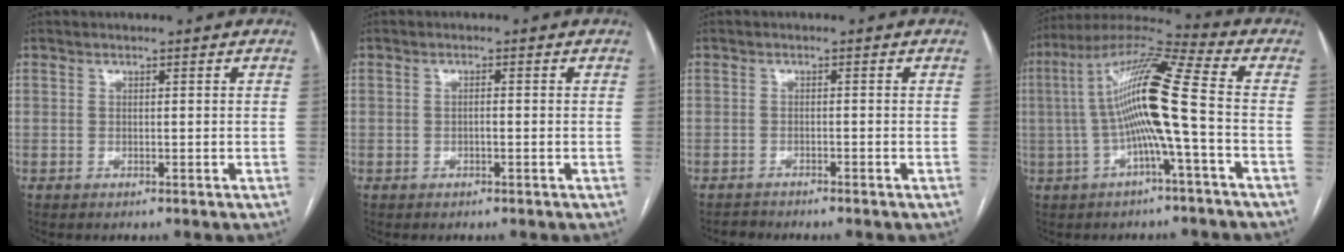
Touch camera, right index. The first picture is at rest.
{"total": 1.1, "force": [-0.1, 0.2, 1.0], "torque": [-0.018, 0.001, -0.002]}
{"total": 1.4, "force": [-1.4, -0.3, -0.1], "torque": [-0.002, -0.004, -0.024]}
{"total": 13.8, "force": [-1.0, -0.1, 13.8], "torque": [-0.260, 0.029, -0.028]}